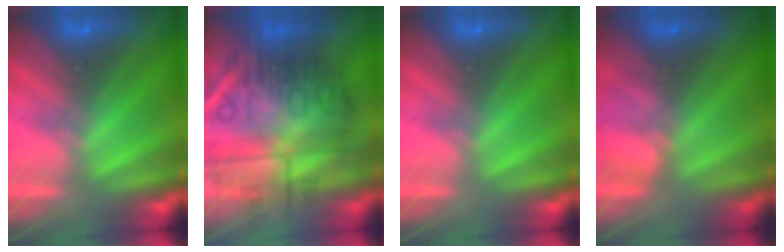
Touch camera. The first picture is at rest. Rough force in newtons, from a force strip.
{"total": 9.3}
{"total": 0.0}
{"total": 2.4}